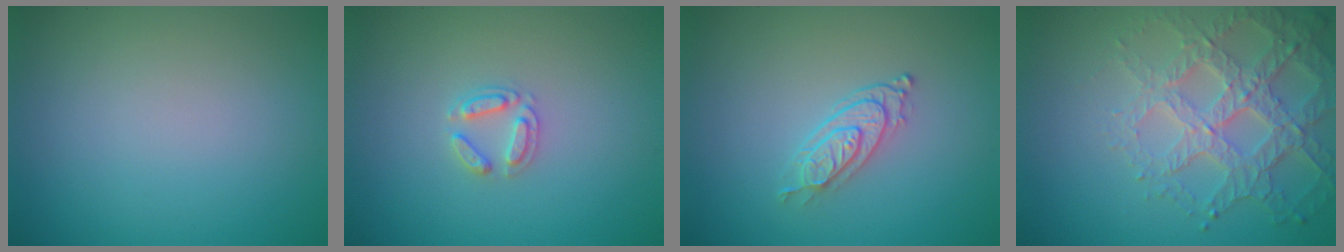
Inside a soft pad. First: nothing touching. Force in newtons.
{"total": 1.9, "press": 1.9, "slide": 0.3}
{"total": 2.5, "press": 2.0, "slide": 1.5}
{"total": 5.7, "press": 4.6, "slide": 3.3}